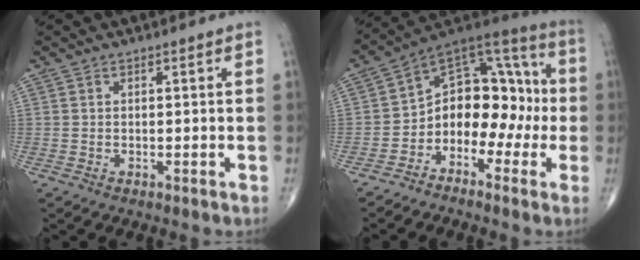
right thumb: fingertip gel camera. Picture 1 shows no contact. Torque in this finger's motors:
{"motor_torque": [-0.19, 0.28, 0.86, -0.52, 0.08]}